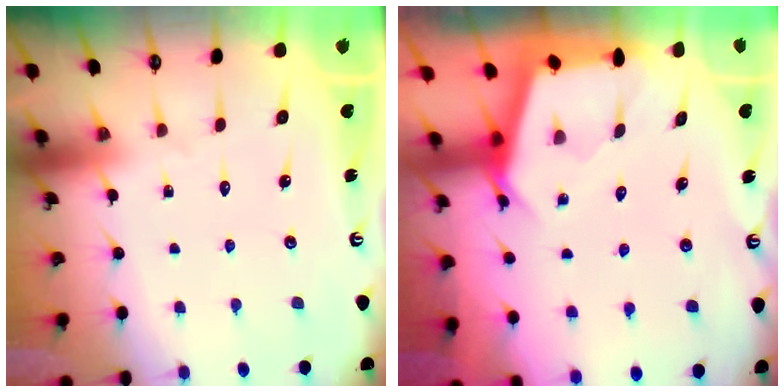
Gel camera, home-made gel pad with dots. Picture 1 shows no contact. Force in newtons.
{"total": 2.8, "press": 2.7, "slide": 0.3}